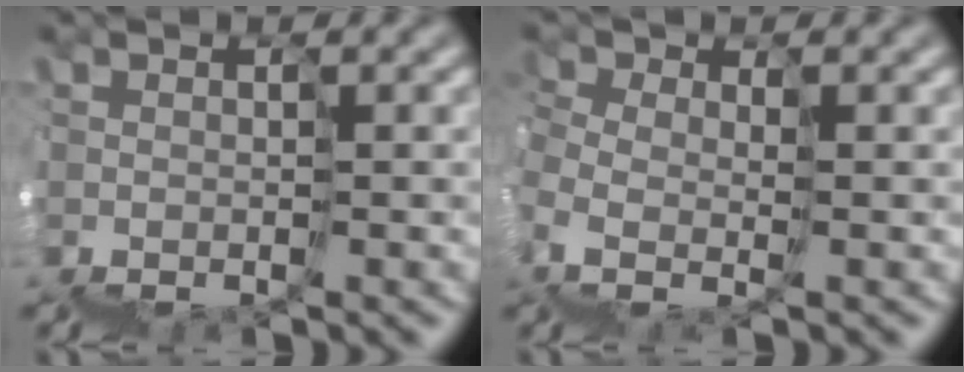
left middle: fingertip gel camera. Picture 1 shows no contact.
{"total": 1.9, "force": [1.5, 1.0, 0.5], "torque": [-0.013, 0.018, 0.010]}